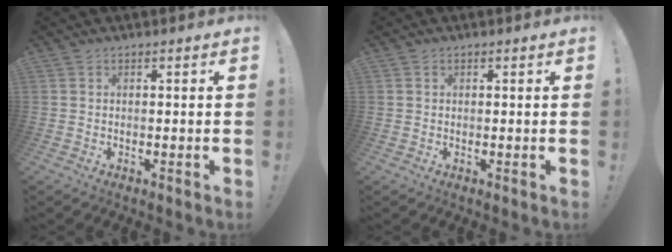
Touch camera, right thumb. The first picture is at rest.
{"total": 0.5, "force": [0.4, 0.3, -0.1], "torque": [0.007, -0.002, 0.007]}